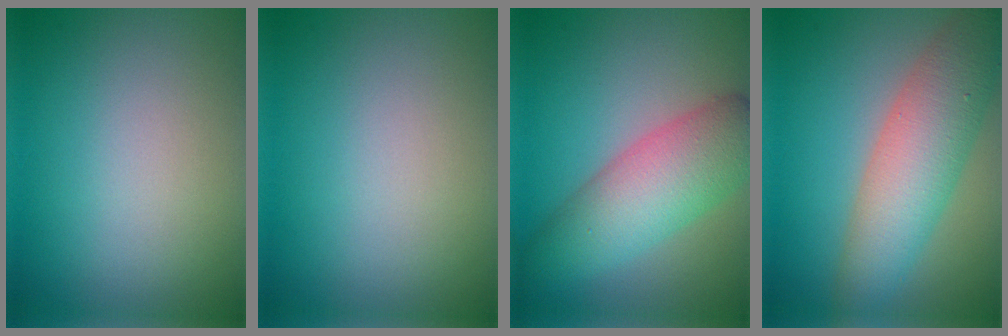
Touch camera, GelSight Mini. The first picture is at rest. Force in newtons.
{"total": 0.0}
{"total": 7.3, "press": 7.3, "slide": 0.3}
{"total": 6.8, "press": 6.8, "slide": 0.3}